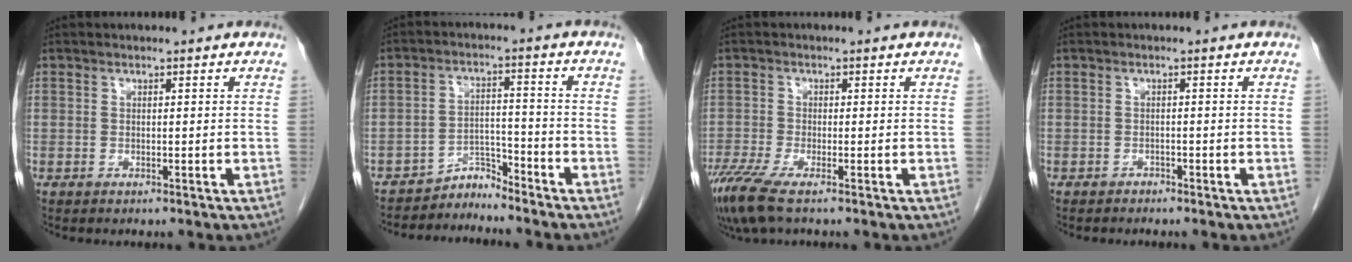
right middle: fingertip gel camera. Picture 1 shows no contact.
{"total": 3.9, "force": [-3.8, 0.2, -0.9], "torque": [0.026, 0.006, -0.063]}
{"total": 5.1, "force": [-3.6, 0.5, 3.6], "torque": [-0.079, -0.017, -0.072]}
{"total": 0.9, "force": [-0.8, 0.3, 0.0], "torque": [-0.005, 0.001, -0.017]}